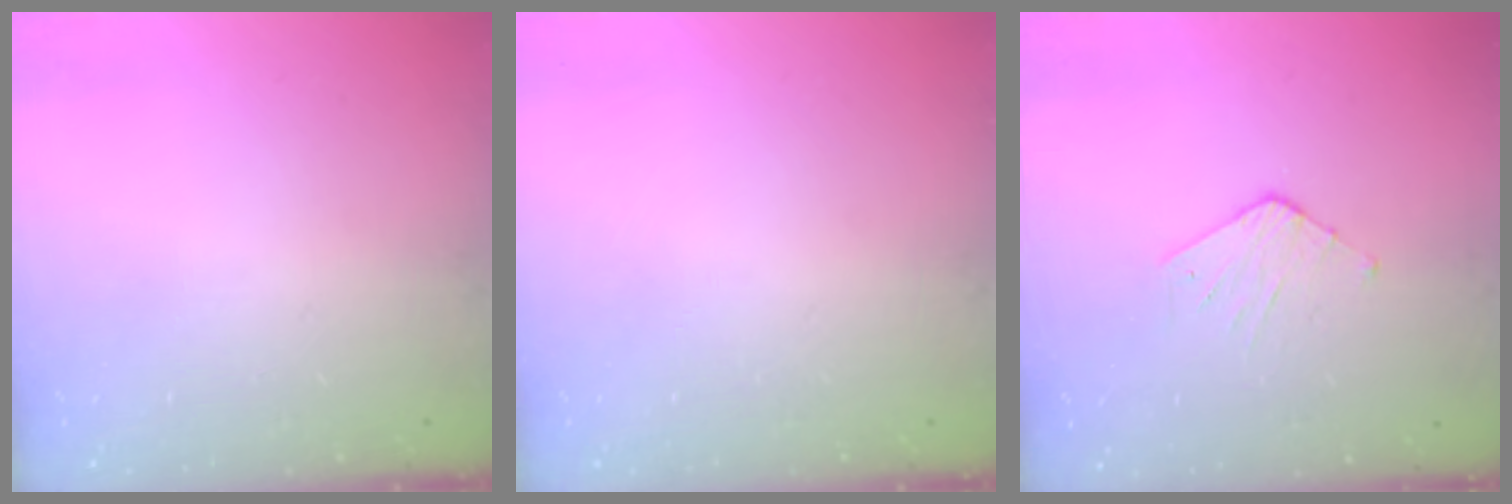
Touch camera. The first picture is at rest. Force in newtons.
{"total": 0.0}
{"total": 3.4, "press": 3.4, "slide": 0.3}